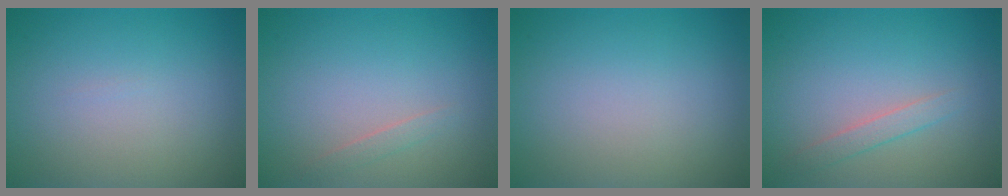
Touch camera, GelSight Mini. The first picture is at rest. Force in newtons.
{"total": 0.8, "press": 0.8, "slide": 0.0}
{"total": 0.0}
{"total": 1.5, "press": 1.5, "slide": 0.1}